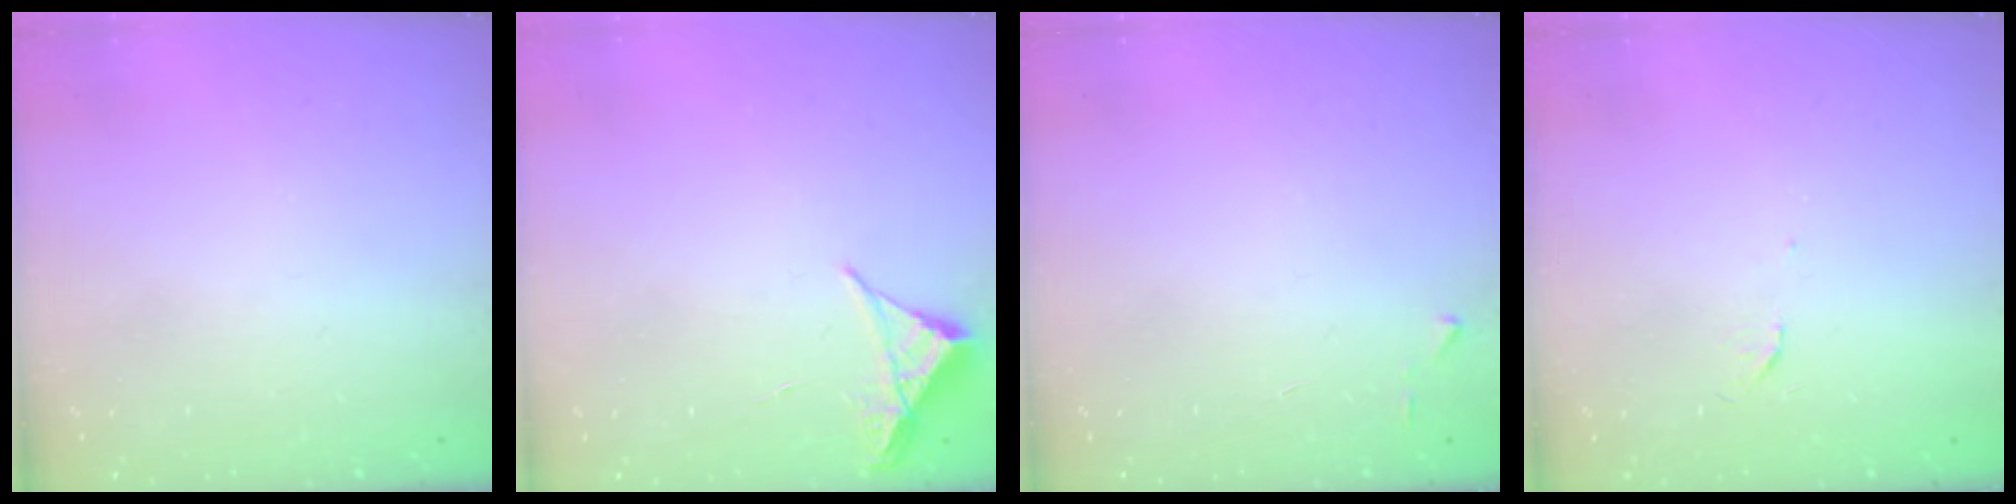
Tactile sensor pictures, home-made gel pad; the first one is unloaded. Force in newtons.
{"total": 3.9, "press": 3.8, "slide": 0.5}
{"total": 3.7, "press": 3.7, "slide": 0.4}
{"total": 3.2, "press": 3.2, "slide": 0.4}